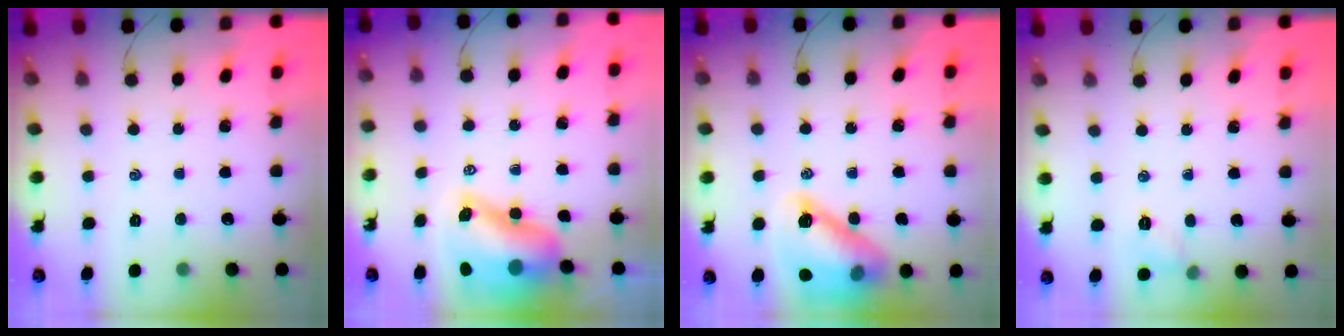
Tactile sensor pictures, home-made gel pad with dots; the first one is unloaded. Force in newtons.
{"total": 10.7, "press": 10.0, "slide": 3.7}
{"total": 14.3, "press": 14.0, "slide": 2.8}
{"total": 4.7, "press": 4.5, "slide": 1.1}